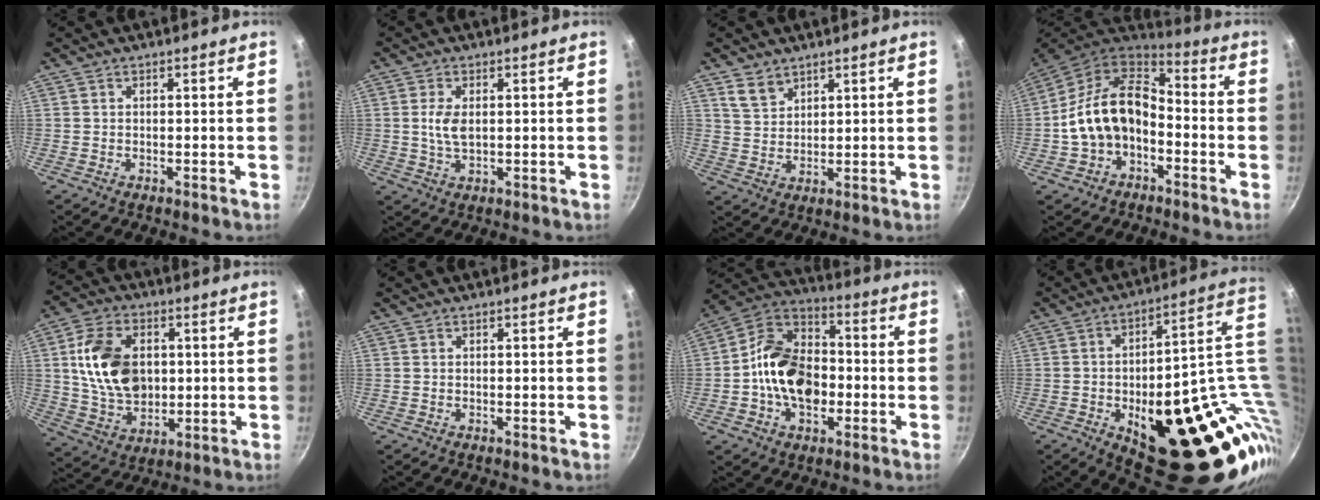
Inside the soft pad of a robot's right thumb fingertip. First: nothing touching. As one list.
[{"total": 4.3, "force": [0.5, 2.3, 3.6], "torque": [-0.072, -0.002, 0.011]}, {"total": 4.8, "force": [3.4, 2.9, 1.7], "torque": [-0.021, -0.012, 0.071]}, {"total": 15.7, "force": [-3.0, 10.9, 10.9], "torque": [-0.182, 0.055, -0.061]}, {"total": 15.8, "force": [2.2, 11.1, 11.1], "torque": [-0.180, -0.004, 0.043]}, {"total": 0.0}, {"total": 16.2, "force": [-2.5, 11.5, 11.1], "torque": [-0.157, 0.035, -0.061]}, {"total": 33.3, "force": [-0.6, 15.8, 29.3], "torque": [-0.327, -0.003, 0.027]}]